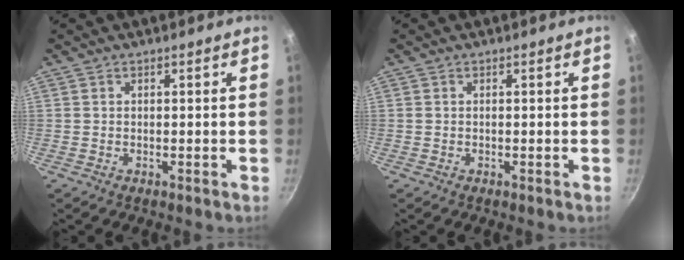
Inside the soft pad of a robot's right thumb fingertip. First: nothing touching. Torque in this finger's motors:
{"motor_torque": [0.05, -0.19, 0.31, 0.01, 0.00]}